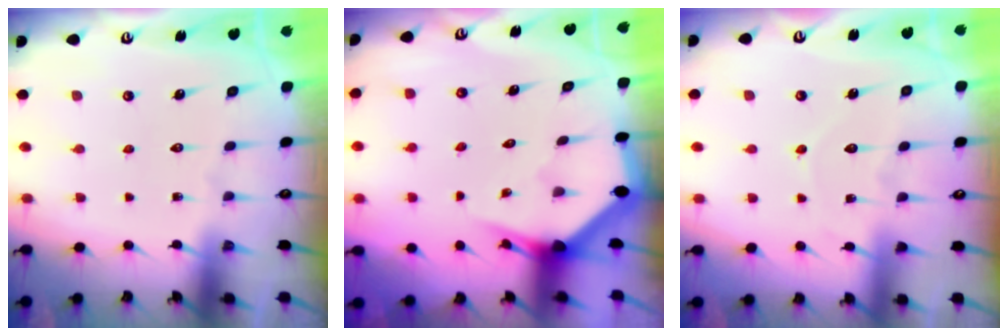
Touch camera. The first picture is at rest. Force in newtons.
{"total": 2.9, "press": 2.9, "slide": 0.2}
{"total": 6.0, "press": 5.9, "slide": 0.6}